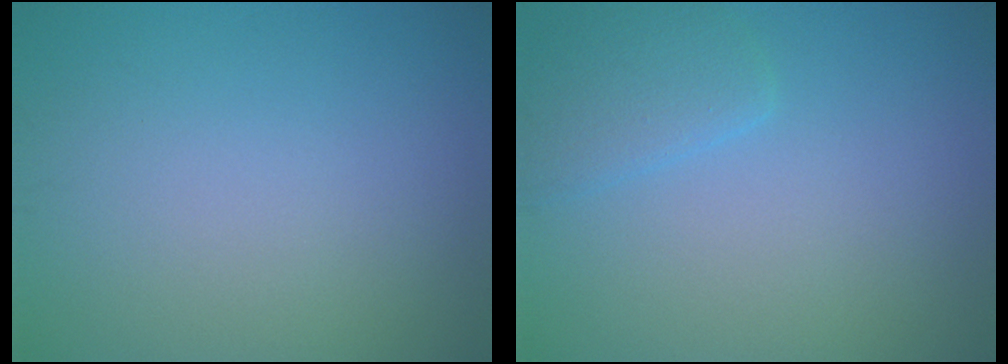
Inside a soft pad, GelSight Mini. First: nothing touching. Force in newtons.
{"total": 2.3, "press": 2.3, "slide": 0.2}